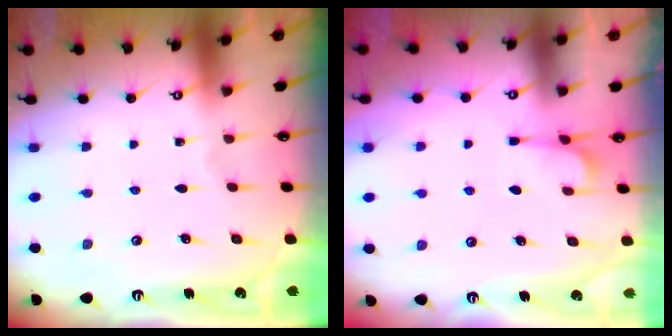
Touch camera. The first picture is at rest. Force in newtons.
{"total": 2.4, "press": 2.2, "slide": 1.0}